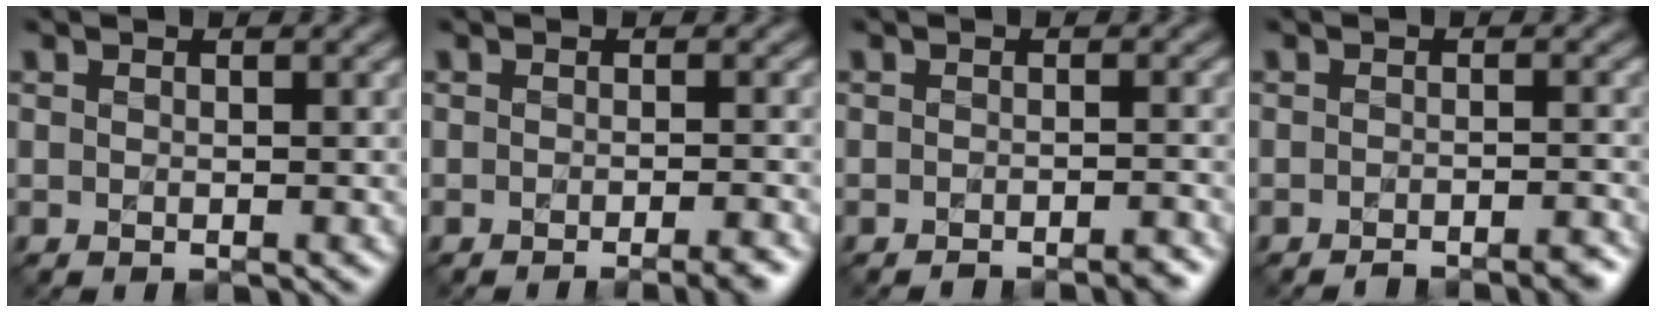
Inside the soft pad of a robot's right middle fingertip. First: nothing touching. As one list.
[{"total": 3.2, "force": [-2.1, 0.6, 2.4], "torque": [-0.021, 0.004, -0.031]}, {"total": 2.1, "force": [-1.9, 0.4, 1.0], "torque": [-0.004, 0.002, -0.028]}, {"total": 2.8, "force": [-2.4, 0.5, 1.3], "torque": [-0.008, 0.004, -0.035]}]